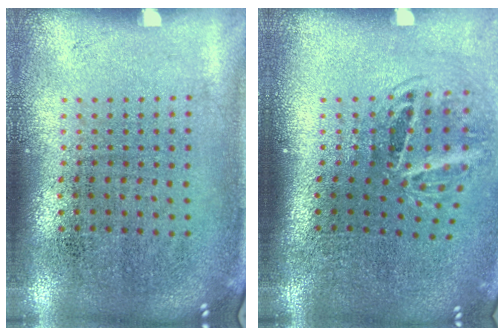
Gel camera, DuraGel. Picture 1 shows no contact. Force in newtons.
{"total": 2.0, "press": 1.3, "slide": 1.5}